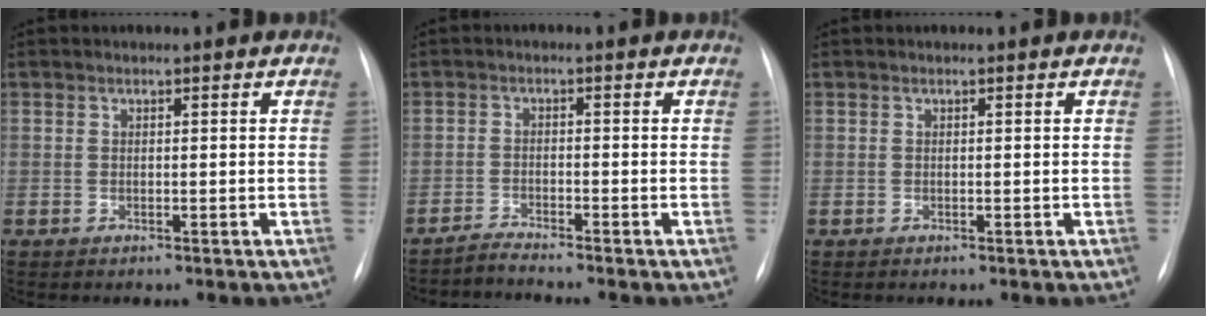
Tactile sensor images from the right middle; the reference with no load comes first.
{"total": 2.3, "force": [-2.2, -0.8, -0.2], "torque": [-0.001, -0.014, -0.042]}
{"total": 0.0}